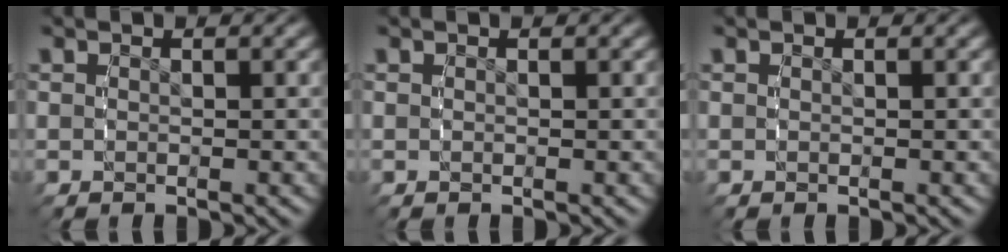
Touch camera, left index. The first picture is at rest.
{"total": 0.0}
{"total": 0.0}